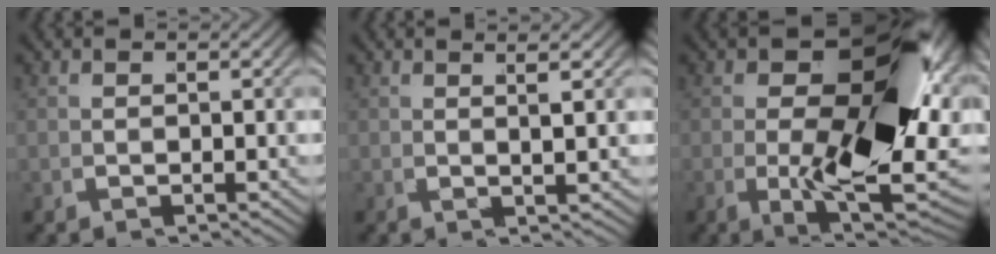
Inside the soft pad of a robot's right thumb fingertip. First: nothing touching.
{"total": 2.1, "force": [1.3, 0.1, 1.7], "torque": [-0.037, 0.001, 0.022]}
{"total": 20.4, "force": [0.9, 10.8, 17.2], "torque": [-0.263, -0.043, 0.030]}